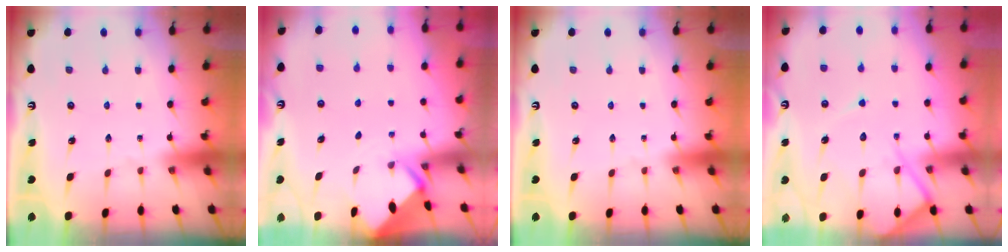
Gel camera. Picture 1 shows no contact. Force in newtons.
{"total": 1.8, "press": 1.8, "slide": 0.1}
{"total": 0.0}
{"total": 10.4, "press": 10.3, "slide": 1.0}